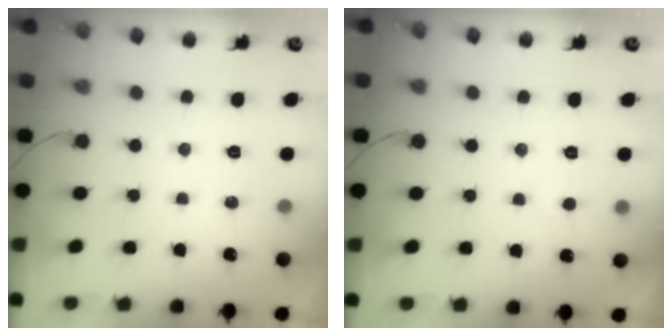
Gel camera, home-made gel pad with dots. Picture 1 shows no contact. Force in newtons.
{"total": 2.0, "press": 2.0, "slide": 0.2}